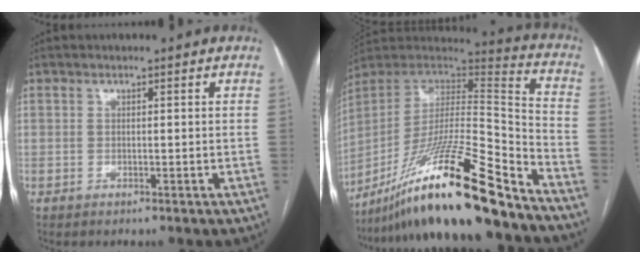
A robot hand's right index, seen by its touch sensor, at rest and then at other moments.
{"total": 25.5, "force": [-19.2, 1.1, 16.8], "torque": [-0.282, -0.014, -0.339]}